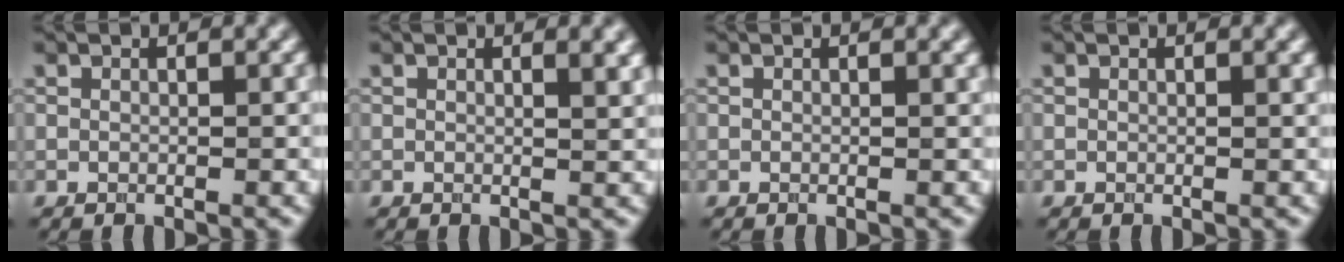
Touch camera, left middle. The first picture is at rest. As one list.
[{"total": 2.2, "force": [1.1, 0.8, 1.7], "torque": [-0.010, 0.002, 0.013]}, {"total": 0.6, "force": [0.3, 0.1, 0.5], "torque": [-0.004, 0.003, 0.004]}, {"total": 0.5, "force": [0.3, 0.1, 0.5], "torque": [-0.004, 0.002, 0.003]}]